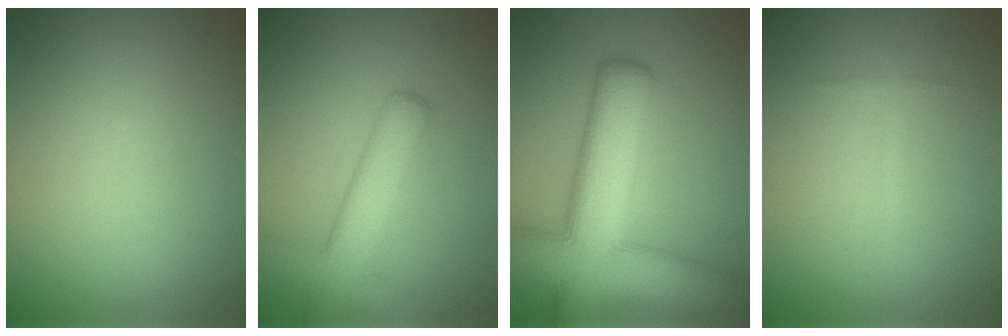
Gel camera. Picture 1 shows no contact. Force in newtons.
{"total": 5.3, "press": 5.3, "slide": 0.4}
{"total": 12.9, "press": 12.9, "slide": 0.8}
{"total": 0.8, "press": 0.8, "slide": 0.0}